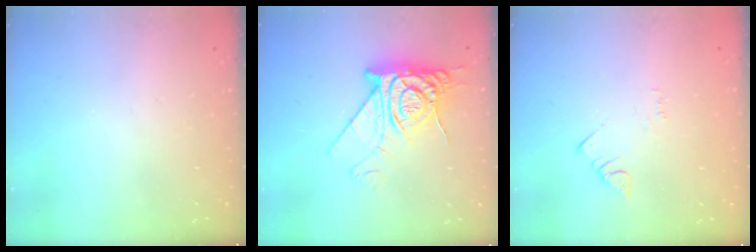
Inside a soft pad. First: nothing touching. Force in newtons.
{"total": 14.4, "press": 14.4, "slide": 1.3}
{"total": 1.5, "press": 1.5, "slide": 0.3}